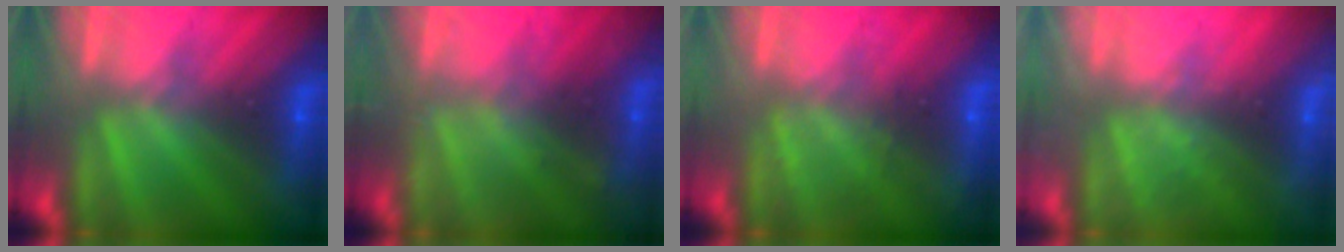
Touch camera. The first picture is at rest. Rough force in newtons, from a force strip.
{"total": 2.2}
{"total": 2.2}
{"total": 2.4}